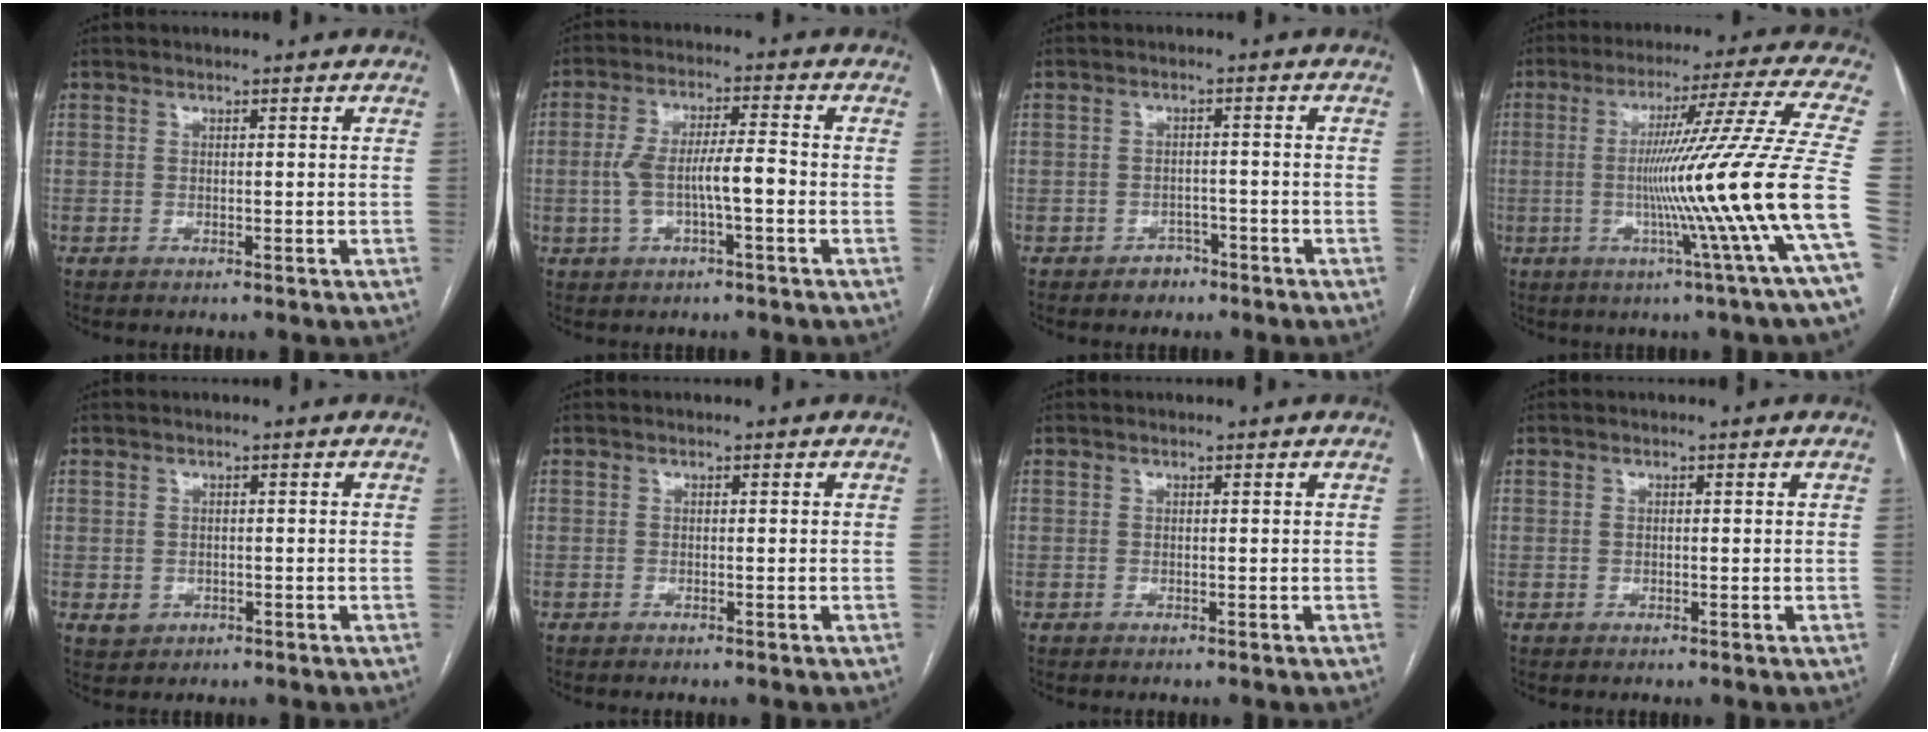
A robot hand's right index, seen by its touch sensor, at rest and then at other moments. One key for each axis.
{"total": 7.4, "fx": -1.4, "fy": 1.5, "fz": 7.1, "tx": -0.144, "ty": 0.020, "tz": -0.025}
{"total": 2.7, "fx": -1.9, "fy": 1.9, "fz": 0.5, "tx": -0.007, "ty": 0.008, "tz": -0.024}
{"total": 22.4, "fx": -4.0, "fy": -3.8, "fz": 21.8, "tx": -0.273, "ty": -0.018, "tz": -0.085}
{"total": 2.2, "fx": -0.5, "fy": 2.0, "fz": 0.7, "tx": -0.009, "ty": 0.003, "tz": 0.001}
{"total": 0.0}
{"total": 0.0}
{"total": 0.6, "fx": 0.0, "fy": 0.4, "fz": 0.4, "tx": -0.012, "ty": 0.003, "tz": 0.002}